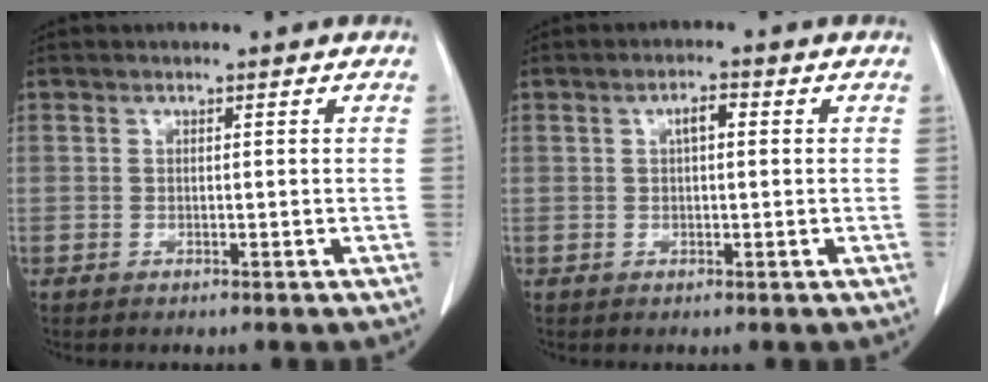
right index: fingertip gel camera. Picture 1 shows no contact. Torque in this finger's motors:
{"motor_torque": [0.27, 0.17, 0.06, 0.04]}